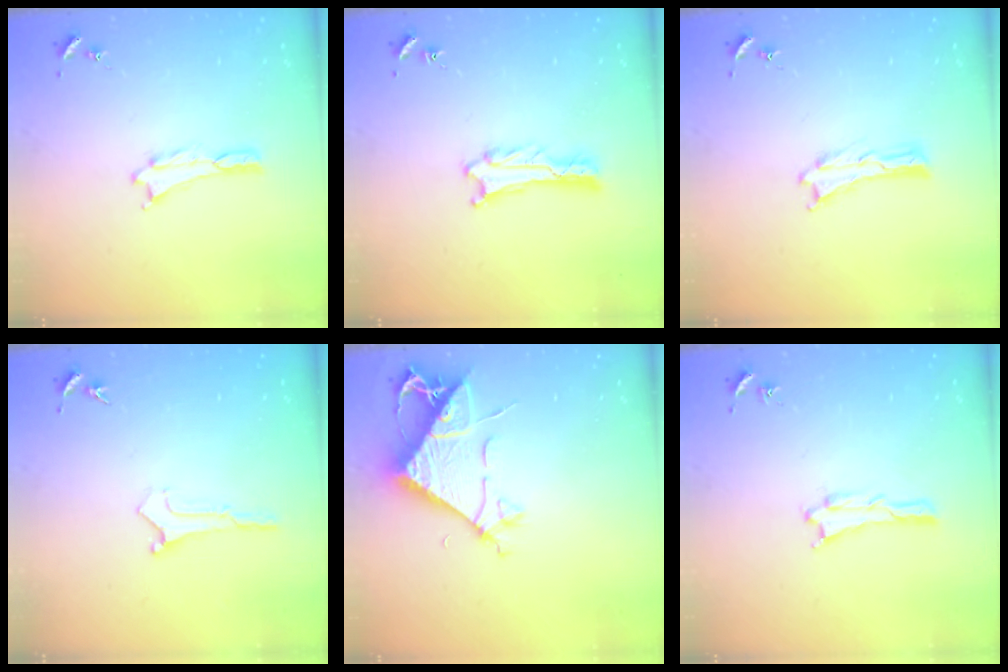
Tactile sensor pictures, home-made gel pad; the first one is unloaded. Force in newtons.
{"total": 1.7, "press": 1.7, "slide": 0.1}
{"total": 0.0}
{"total": 0.0}
{"total": 8.1, "press": 8.0, "slide": 1.1}
{"total": 0.7, "press": 0.7, "slide": 0.2}